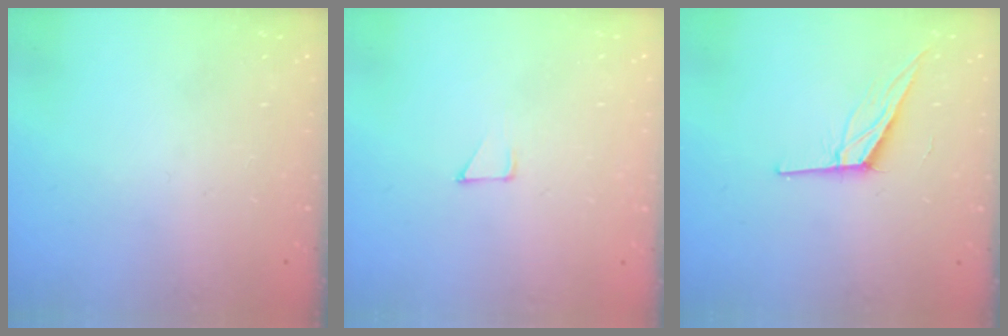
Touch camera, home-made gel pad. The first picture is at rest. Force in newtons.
{"total": 2.8, "press": 2.8, "slide": 0.2}
{"total": 10.8, "press": 10.4, "slide": 2.7}